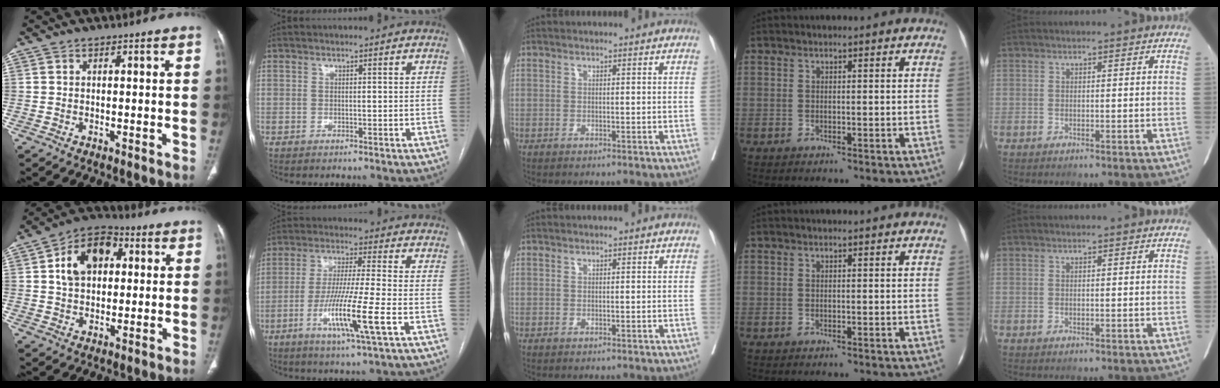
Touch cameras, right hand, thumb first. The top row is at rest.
{"thumb": {"total": 11.9, "force": [2.7, 8.3, 8.1], "torque": [-0.111, 0.012, 0.035]}, "index": {"total": 12.3, "force": [-4.2, -0.5, 11.5], "torque": [-0.224, -0.022, -0.082]}}